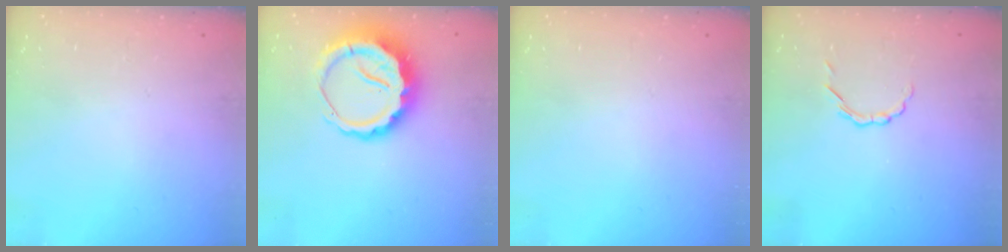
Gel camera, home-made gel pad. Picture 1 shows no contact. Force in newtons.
{"total": 9.5, "press": 9.2, "slide": 2.2}
{"total": 0.0}
{"total": 2.4, "press": 2.2, "slide": 0.8}